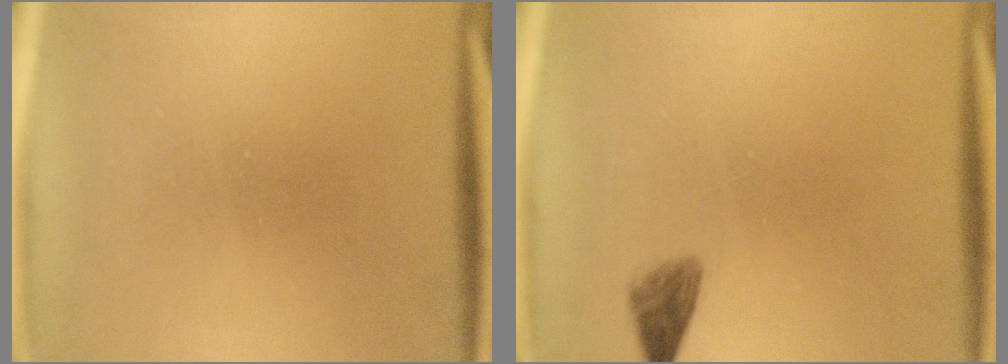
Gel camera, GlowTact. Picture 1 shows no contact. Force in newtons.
{"total": 1.9}